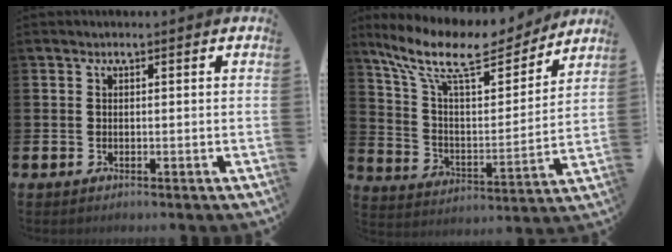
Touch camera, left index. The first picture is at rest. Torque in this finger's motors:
{"motor_torque": [0.97, -1.17, 1.05, 0.21]}